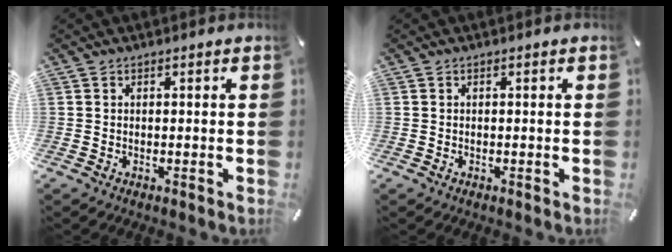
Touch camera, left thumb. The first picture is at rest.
{"total": 0.0}